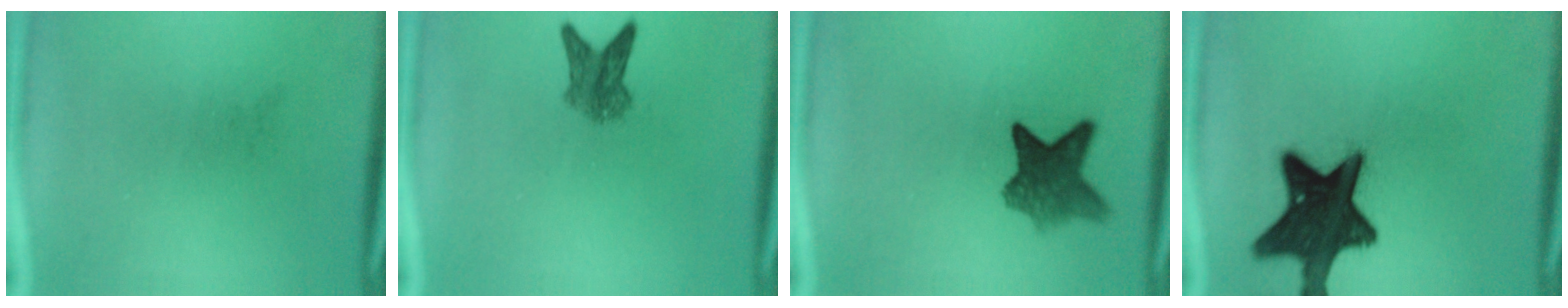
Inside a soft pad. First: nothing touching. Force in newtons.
{"total": 4.0}
{"total": 7.2}
{"total": 17.4}